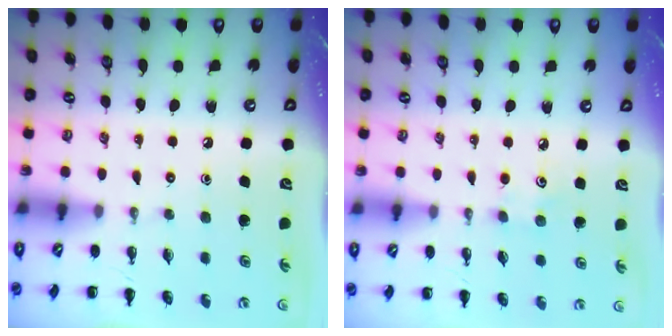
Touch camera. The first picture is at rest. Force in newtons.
{"total": 4.4, "press": 4.3, "slide": 1.2}